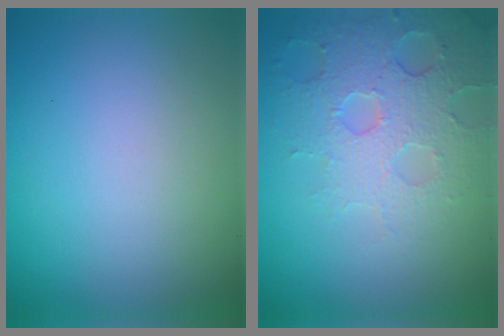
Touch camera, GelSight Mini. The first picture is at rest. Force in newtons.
{"total": 4.6, "press": 4.3, "slide": 1.6}